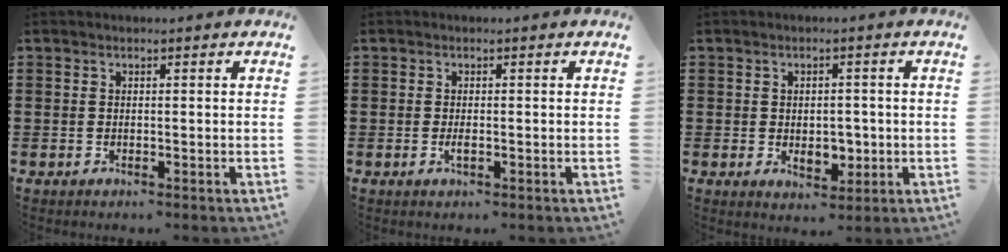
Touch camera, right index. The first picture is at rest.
{"total": 1.1, "force": [-0.3, 0.3, 1.0], "torque": [-0.027, -0.006, -0.007]}
{"total": 4.3, "force": [-0.5, 2.9, 3.1], "torque": [-0.051, 0.006, -0.009]}